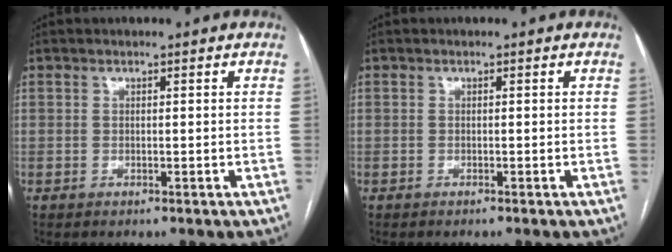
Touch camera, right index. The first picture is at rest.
{"total": 0.0}